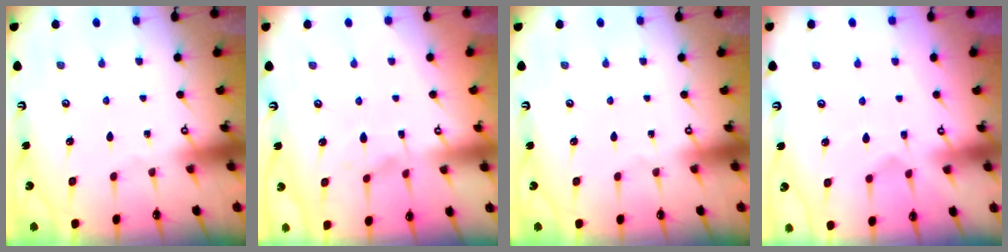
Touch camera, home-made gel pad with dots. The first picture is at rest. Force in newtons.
{"total": 2.0, "press": 1.9, "slide": 0.8}
{"total": 0.0}
{"total": 3.5, "press": 3.3, "slide": 1.1}